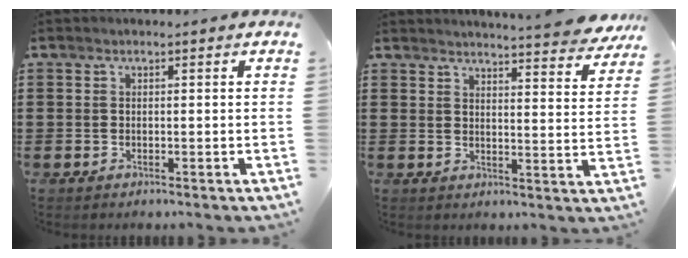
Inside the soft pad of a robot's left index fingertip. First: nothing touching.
{"total": 4.8, "force": [4.6, -0.5, 1.3], "torque": [-0.035, -0.028, 0.079]}